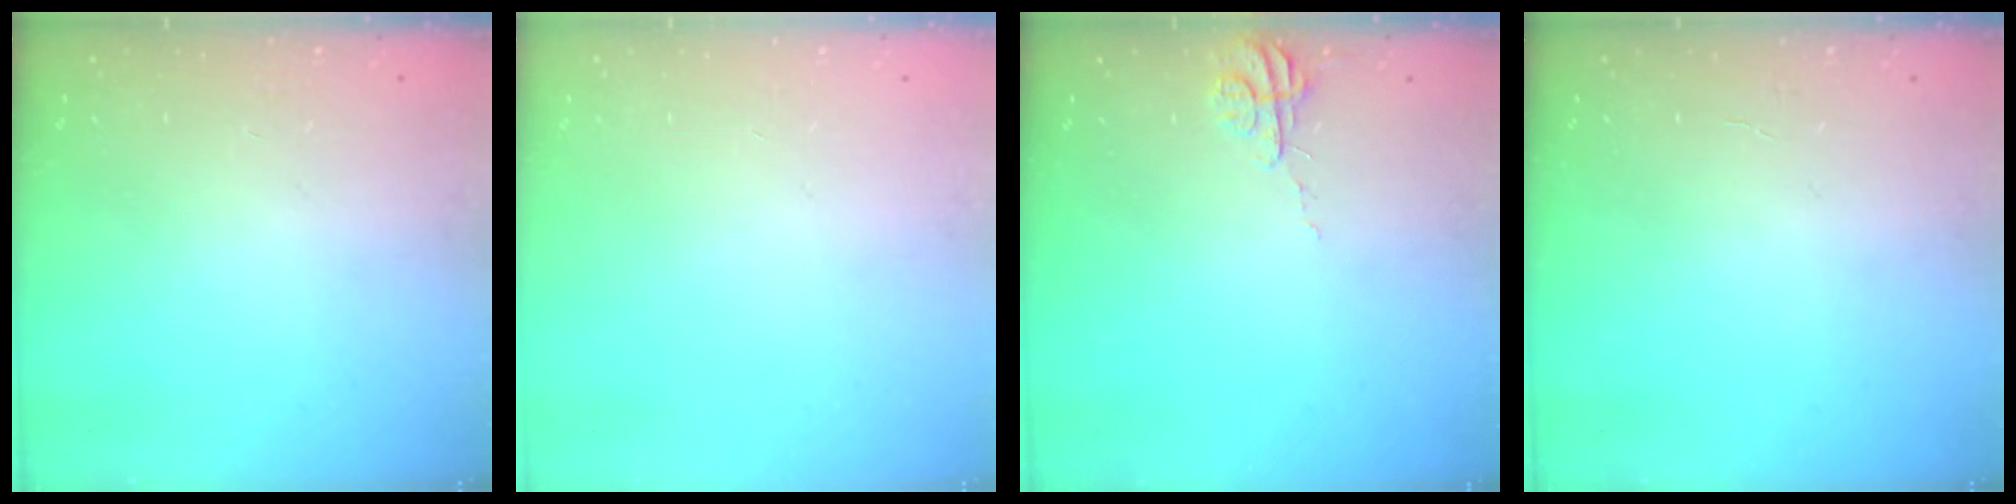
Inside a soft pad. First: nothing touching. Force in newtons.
{"total": 0.0}
{"total": 3.8, "press": 3.8, "slide": 0.3}
{"total": 1.1, "press": 1.1, "slide": 0.2}